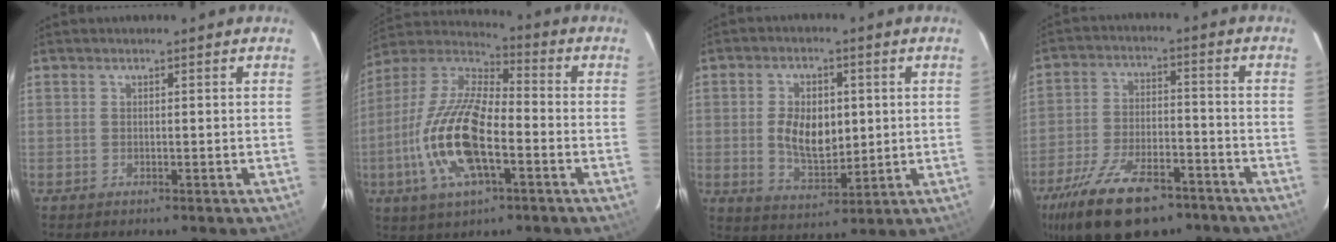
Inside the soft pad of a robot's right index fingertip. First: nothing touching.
{"total": 18.7, "force": [-5.4, 7.2, 16.4], "torque": [-0.343, -0.008, -0.109]}
{"total": 9.5, "force": [0.5, 5.6, 7.7], "torque": [-0.145, 0.002, 0.018]}
{"total": 19.5, "force": [-13.4, 8.6, 11.2], "torque": [-0.235, -0.024, -0.216]}